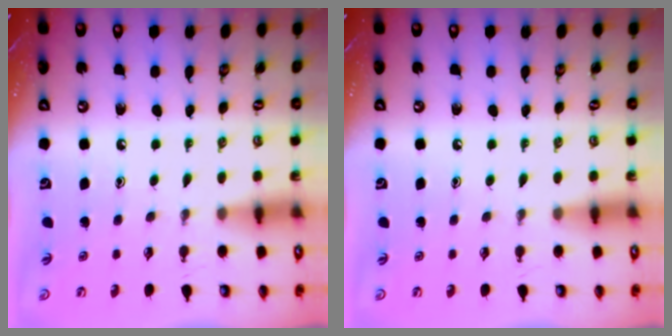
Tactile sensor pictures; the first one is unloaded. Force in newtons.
{"total": 0.0}